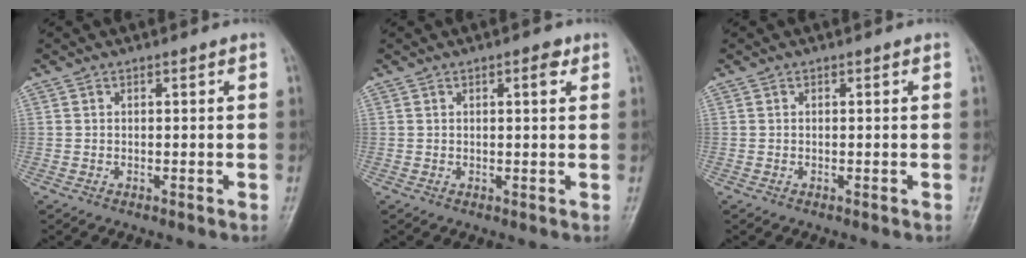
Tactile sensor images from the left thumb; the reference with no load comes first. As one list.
[{"total": 2.3, "force": [1.1, 0.8, 1.8], "torque": [-0.023, -0.001, 0.012]}, {"total": 0.0}]